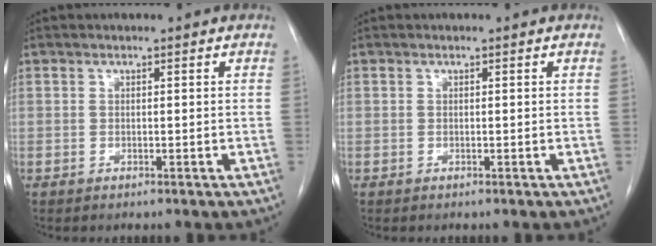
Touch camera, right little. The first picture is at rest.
{"total": 0.0}